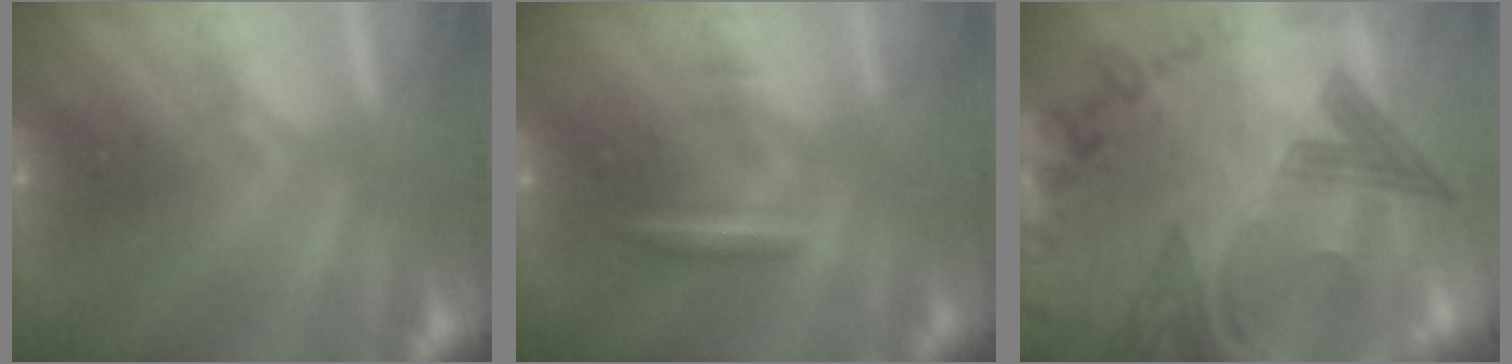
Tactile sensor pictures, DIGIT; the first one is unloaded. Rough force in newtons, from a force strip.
{"total": 9.1}
{"total": 6.7}